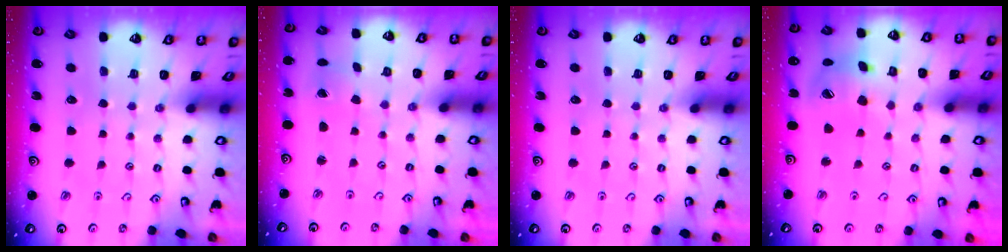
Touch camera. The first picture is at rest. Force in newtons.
{"total": 0.9, "press": 0.9, "slide": 0.3}
{"total": 0.0}
{"total": 15.4, "press": 15.2, "slide": 2.2}